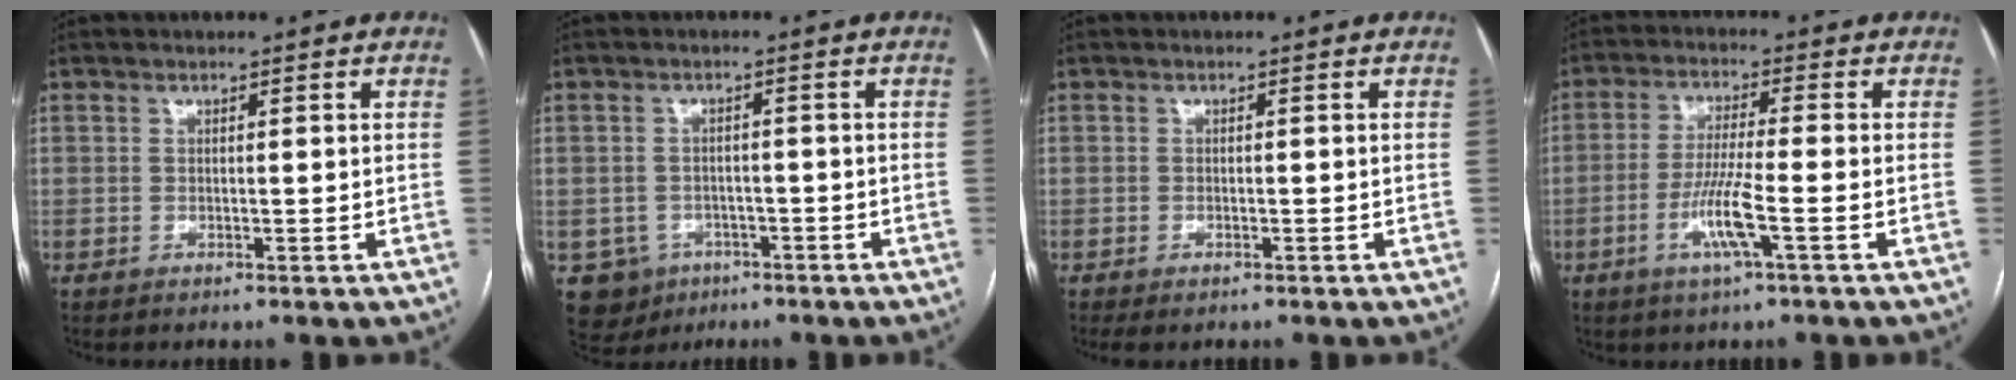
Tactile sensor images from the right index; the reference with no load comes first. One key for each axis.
{"total": 5.9, "fx": -2.6, "fy": 5.3, "fz": 0.8, "tx": -0.014, "ty": 0.009, "tz": -0.031}
{"total": 1.6, "fx": -1.1, "fy": 0.6, "fz": 1.0, "tx": -0.014, "ty": -0.001, "tz": -0.011}
{"total": 7.0, "fx": -2.6, "fy": -0.3, "fz": 6.5, "tx": -0.128, "ty": -0.009, "tz": -0.052}